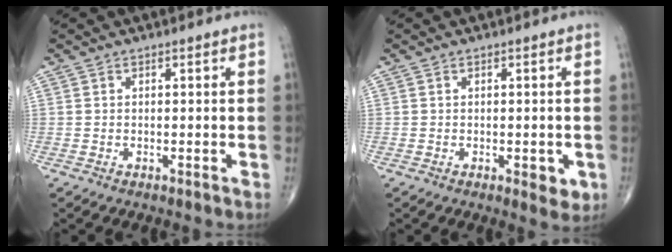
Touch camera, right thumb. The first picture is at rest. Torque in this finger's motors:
{"motor_torque": [0.56, 0.83, -0.23, -0.16, 0.12]}